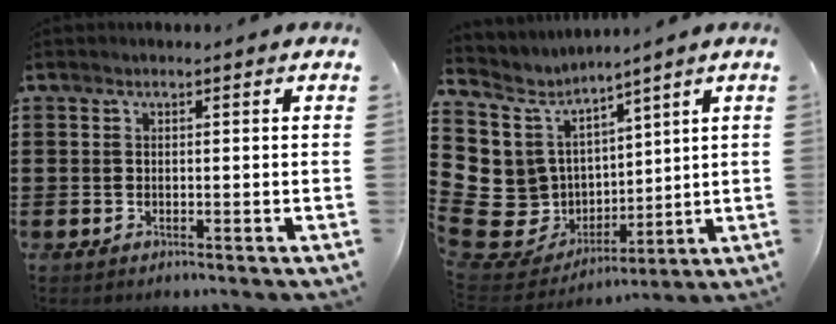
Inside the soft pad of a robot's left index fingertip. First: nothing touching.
{"total": 9.3, "force": [0.6, 9.1, 2.1], "torque": [-0.116, -0.028, 0.017]}